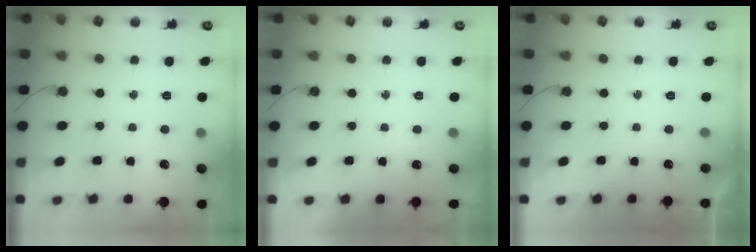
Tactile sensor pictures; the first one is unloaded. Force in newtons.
{"total": 12.8, "press": 2.8, "slide": 12.5}
{"total": 0.0}